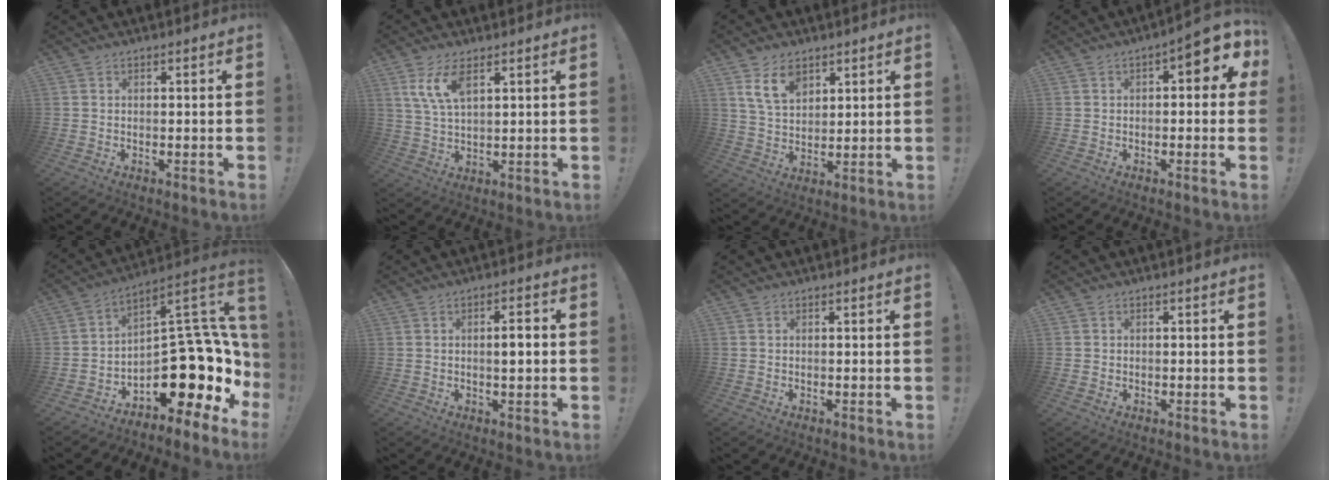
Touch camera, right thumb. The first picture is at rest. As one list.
[{"total": 8.3, "force": [4.5, 3.2, 6.2], "torque": [-0.129, -0.010, 0.082]}, {"total": 9.9, "force": [5.9, 5.9, 5.4], "torque": [-0.096, -0.019, 0.113]}, {"total": 6.0, "force": [2.0, 2.4, 5.1], "torque": [-0.056, -0.012, 0.028]}, {"total": 18.4, "force": [-5.0, 10.4, 14.3], "torque": [-0.155, 0.006, -0.065]}, {"total": 3.9, "force": [-0.1, 0.7, 3.8], "torque": [-0.051, -0.003, -0.008]}, {"total": 0.0}, {"total": 0.8, "force": [-0.1, 0.8, -0.1], "torque": [0.002, 0.003, -0.002]}]